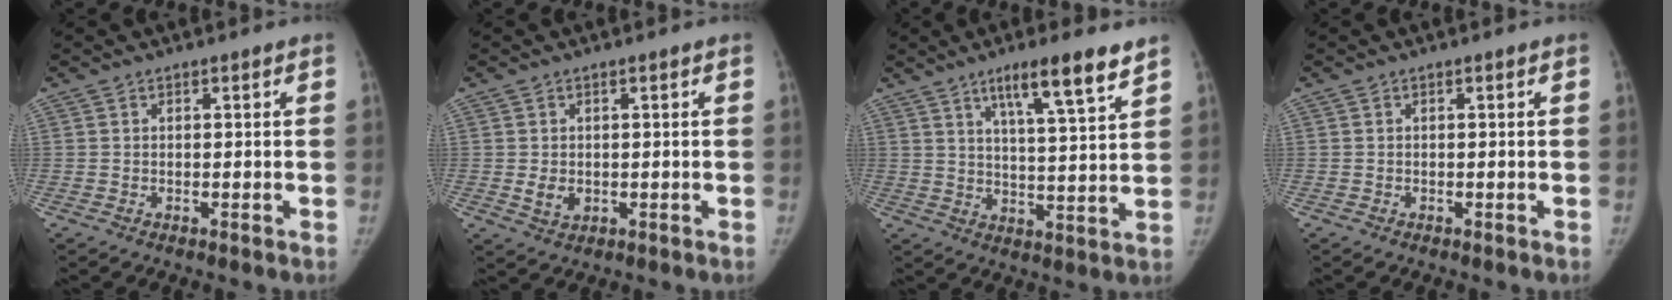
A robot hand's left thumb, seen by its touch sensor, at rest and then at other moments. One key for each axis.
{"total": 2.7, "fx": -0.2, "fy": 2.1, "fz": 1.6, "tx": -0.022, "ty": -0.005, "tz": 0.003}
{"total": 10.7, "fx": 7.0, "fy": 1.2, "fz": 8.0, "tx": -0.121, "ty": -0.036, "tz": 0.112}
{"total": 0.0}